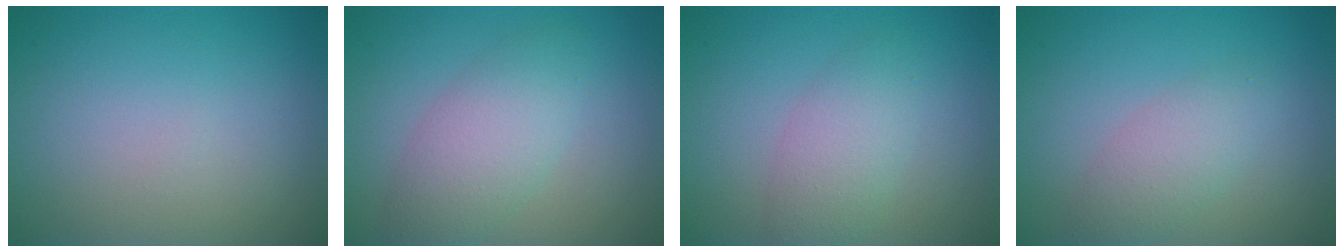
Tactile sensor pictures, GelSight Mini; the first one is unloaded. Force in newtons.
{"total": 4.3, "press": 4.3, "slide": 0.1}
{"total": 3.1, "press": 3.1, "slide": 0.1}
{"total": 2.9, "press": 2.9, "slide": 0.1}